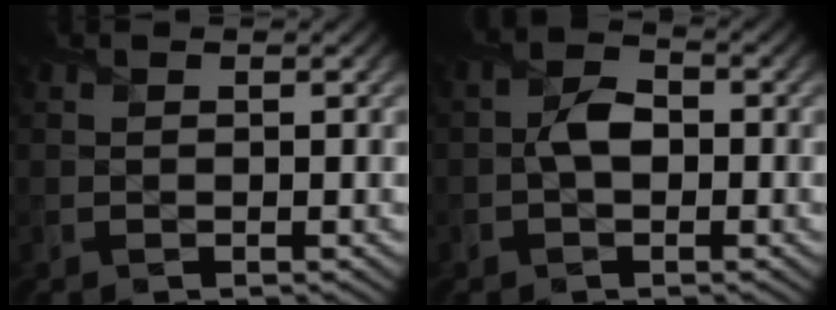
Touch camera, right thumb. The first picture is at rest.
{"total": 3.2, "force": [-0.6, 2.1, 2.3], "torque": [-0.045, 0.003, -0.017]}